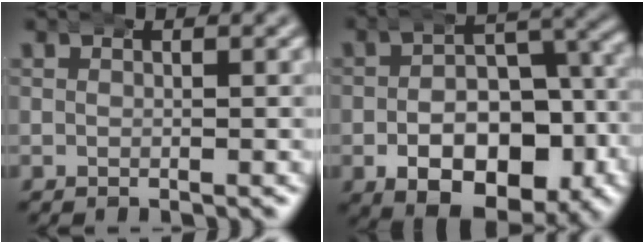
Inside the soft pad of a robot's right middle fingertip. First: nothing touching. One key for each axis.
{"total": 12.5, "fx": -4.9, "fy": 7.6, "fz": 8.6, "tx": -0.126, "ty": -0.029, "tz": -0.064}